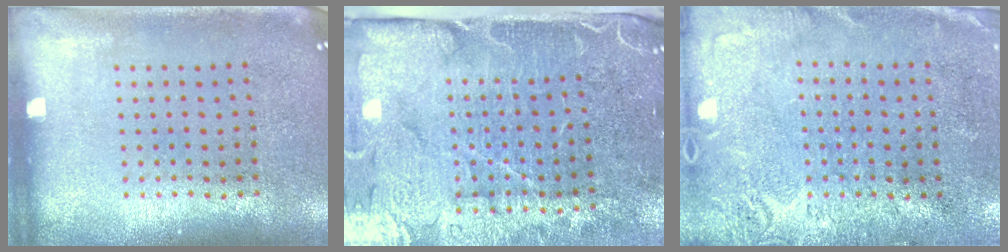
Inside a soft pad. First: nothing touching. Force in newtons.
{"total": 4.8, "press": 4.0, "slide": 2.7}
{"total": 2.7, "press": 2.4, "slide": 1.3}